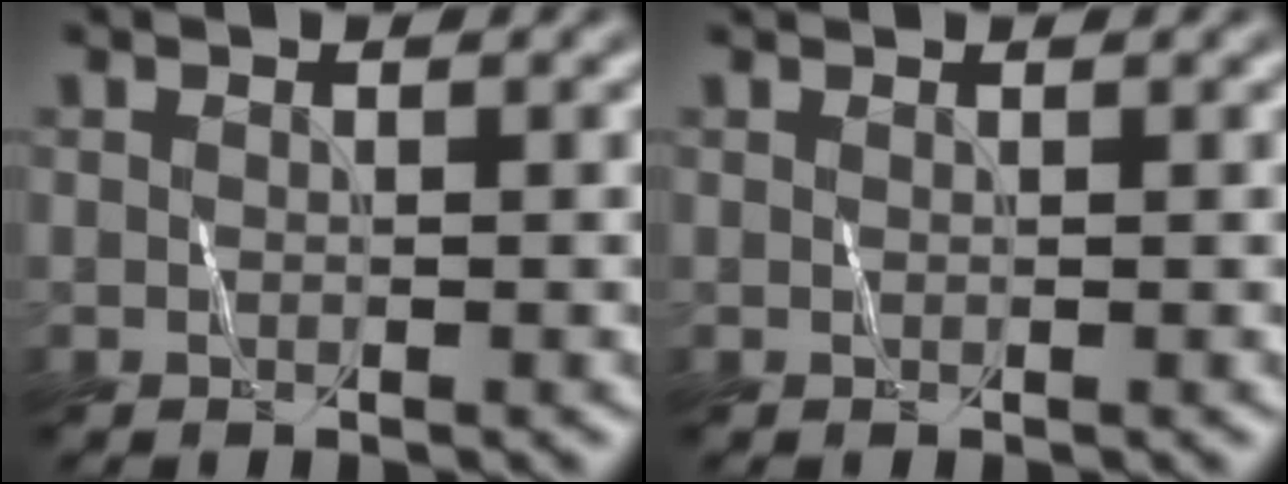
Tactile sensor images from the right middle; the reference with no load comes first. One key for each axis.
{"total": 1.0, "fx": 1.0, "fy": 0.0, "fz": 0.2, "tx": -0.006, "ty": 0.000, "tz": 0.015}